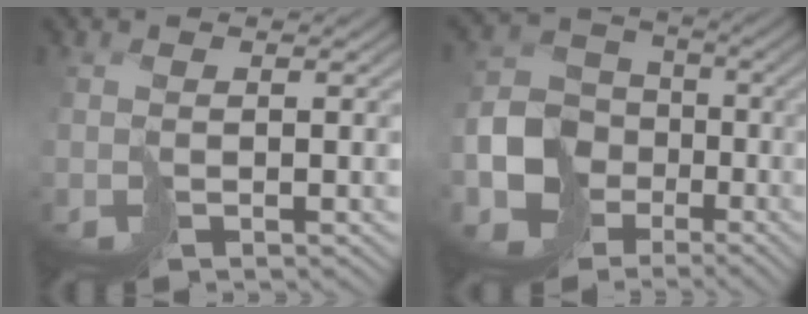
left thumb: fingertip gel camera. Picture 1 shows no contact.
{"total": 8.8, "force": [-3.9, 7.2, 3.2], "torque": [-0.073, -0.017, -0.083]}